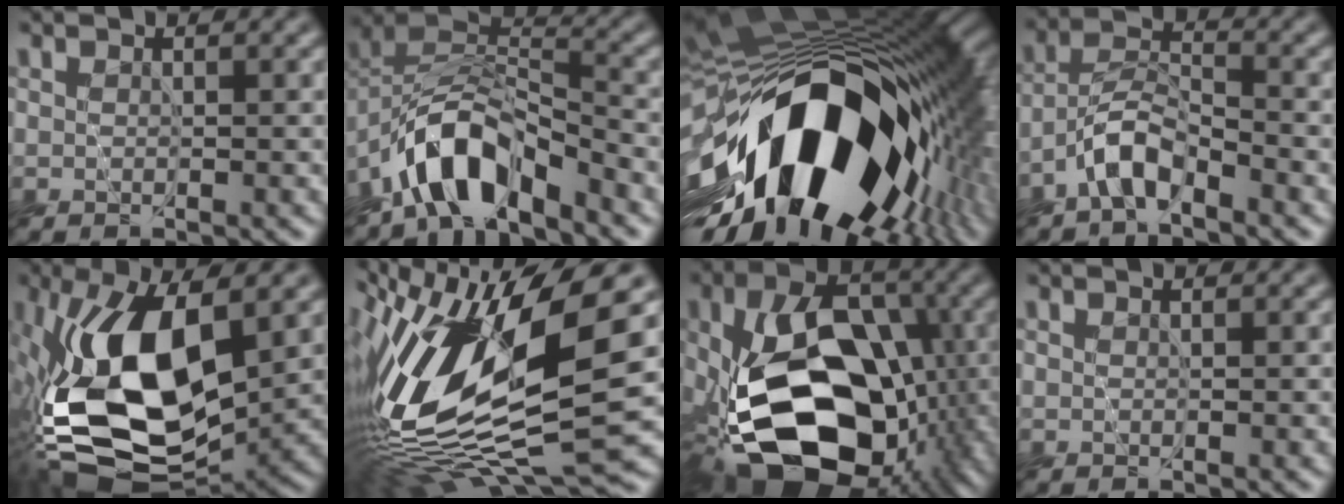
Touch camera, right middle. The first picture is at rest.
{"total": 7.8, "force": [-5.7, 2.9, 4.5], "torque": [-0.068, 0.008, -0.112]}
{"total": 18.9, "force": [-4.7, 10.2, 15.2], "torque": [-0.258, -0.022, -0.077]}
{"total": 4.3, "force": [-3.3, 1.3, 2.4], "torque": [-0.041, 0.011, -0.073]}
{"total": 14.7, "force": [0.2, 7.3, 12.7], "torque": [-0.249, -0.020, 0.002]}
{"total": 15.6, "force": [1.0, 4.9, 14.8], "torque": [-0.289, 0.012, 0.017]}
{"total": 16.8, "force": [-4.8, 10.7, 12.1], "torque": [-0.215, -0.028, -0.082]}
{"total": 0.0}